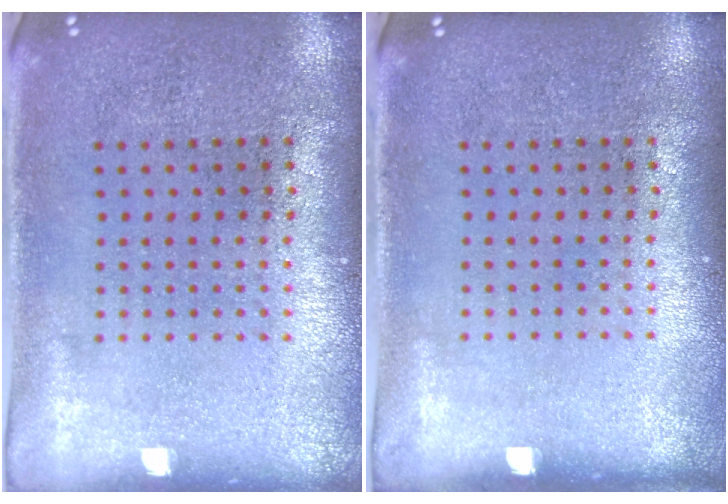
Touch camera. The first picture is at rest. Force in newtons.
{"total": 0.0}